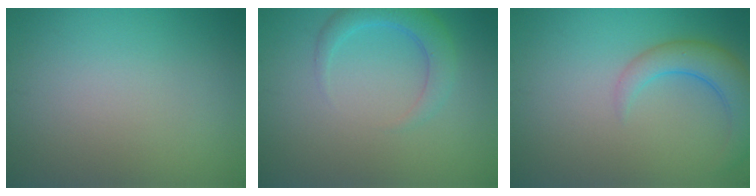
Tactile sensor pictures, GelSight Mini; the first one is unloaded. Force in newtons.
{"total": 2.8, "press": 2.8, "slide": 0.2}
{"total": 4.0, "press": 4.0, "slide": 0.3}